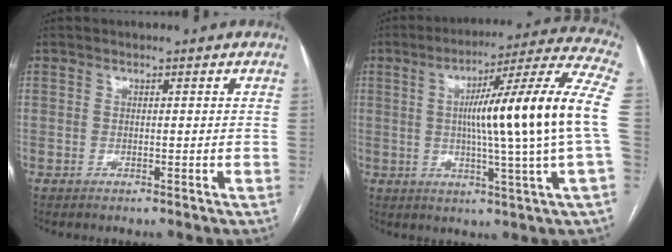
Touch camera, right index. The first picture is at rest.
{"total": 19.7, "force": [0.9, -1.8, 19.6], "torque": [-0.291, 0.005, -0.003]}